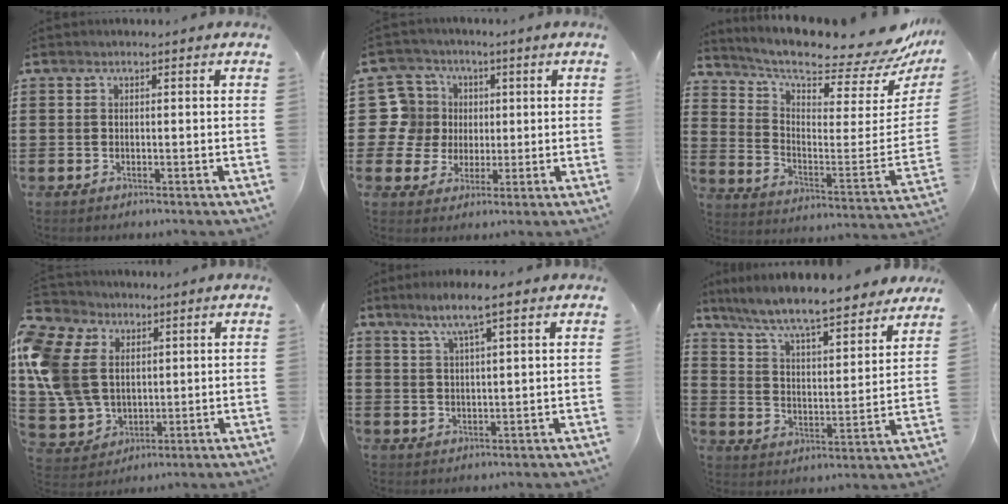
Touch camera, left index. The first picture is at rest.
{"total": 10.6, "force": [1.7, 9.9, 3.3], "torque": [-0.130, 0.010, 0.034]}
{"total": 8.9, "force": [7.9, 0.6, 4.1], "torque": [-0.094, -0.079, 0.127]}
{"total": 12.5, "force": [3.8, 9.6, 7.2], "torque": [-0.217, 0.005, 0.070]}
{"total": 5.3, "force": [3.3, 0.2, 4.2], "torque": [-0.087, 0.003, 0.056]}
{"total": 7.8, "force": [7.1, 0.2, 3.3], "torque": [-0.092, -0.047, 0.117]}